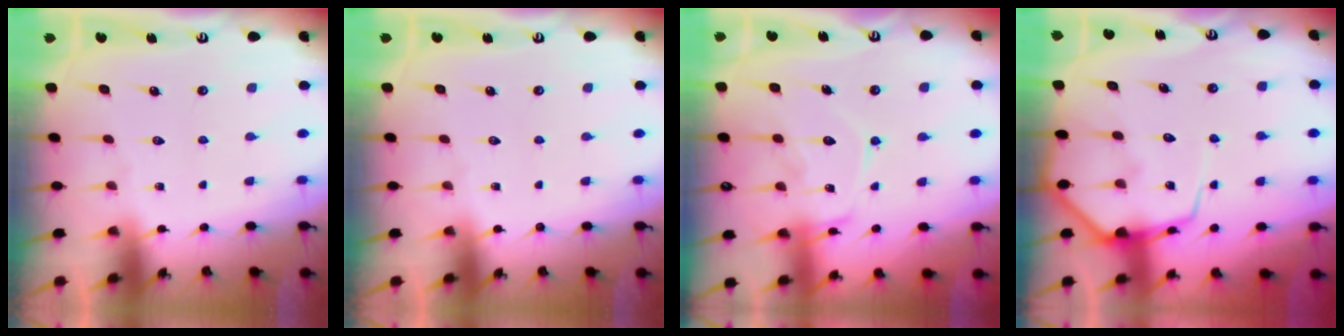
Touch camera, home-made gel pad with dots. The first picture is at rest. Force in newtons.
{"total": 0.0}
{"total": 14.9, "press": 14.8, "slide": 1.2}
{"total": 10.0, "press": 10.0, "slide": 1.1}